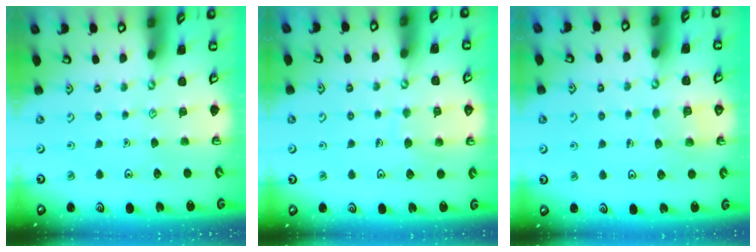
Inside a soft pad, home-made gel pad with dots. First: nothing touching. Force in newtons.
{"total": 5.7, "press": 5.7, "slide": 0.4}
{"total": 4.2, "press": 4.2, "slide": 0.4}